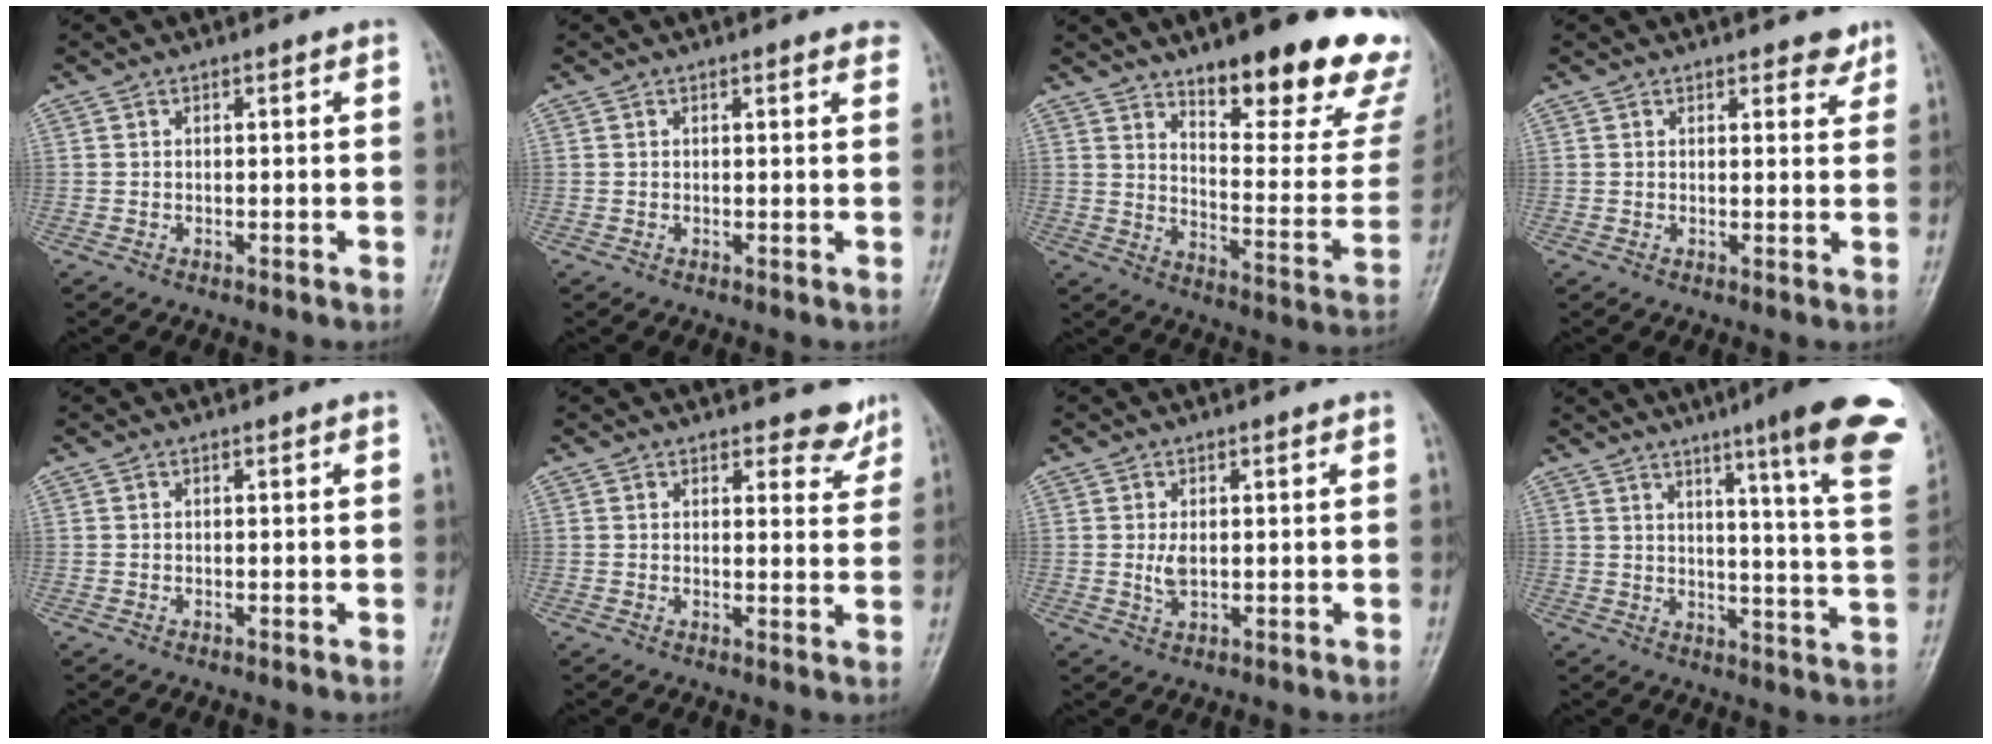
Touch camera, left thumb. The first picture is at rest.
{"total": 2.1, "force": [1.6, 0.6, 1.2], "torque": [-0.005, 0.001, 0.013]}
{"total": 24.7, "force": [16.1, 7.5, 17.2], "torque": [-0.182, -0.100, 0.224]}
{"total": 3.0, "force": [2.3, 1.4, 1.4], "torque": [0.003, -0.012, 0.027]}
{"total": 0.0}
{"total": 4.5, "force": [3.9, 2.1, 1.1], "torque": [0.015, -0.030, 0.041]}
{"total": 2.7, "force": [0.3, 1.5, 2.2], "torque": [-0.041, -0.007, 0.008]}
{"total": 20.7, "force": [12.6, 1.8, 16.3], "torque": [-0.192, -0.063, 0.151]}